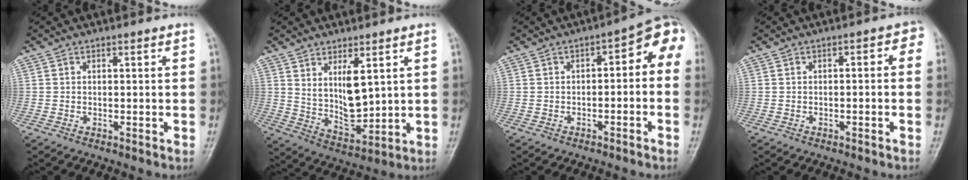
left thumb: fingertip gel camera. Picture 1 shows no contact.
{"total": 8.7, "force": [3.0, 3.8, 7.2], "torque": [-0.108, -0.036, 0.071]}
{"total": 7.2, "force": [-1.0, 3.4, 6.2], "torque": [-0.056, 0.049, -0.021]}
{"total": 3.0, "force": [-0.3, 1.4, 2.7], "torque": [-0.024, 0.026, -0.009]}